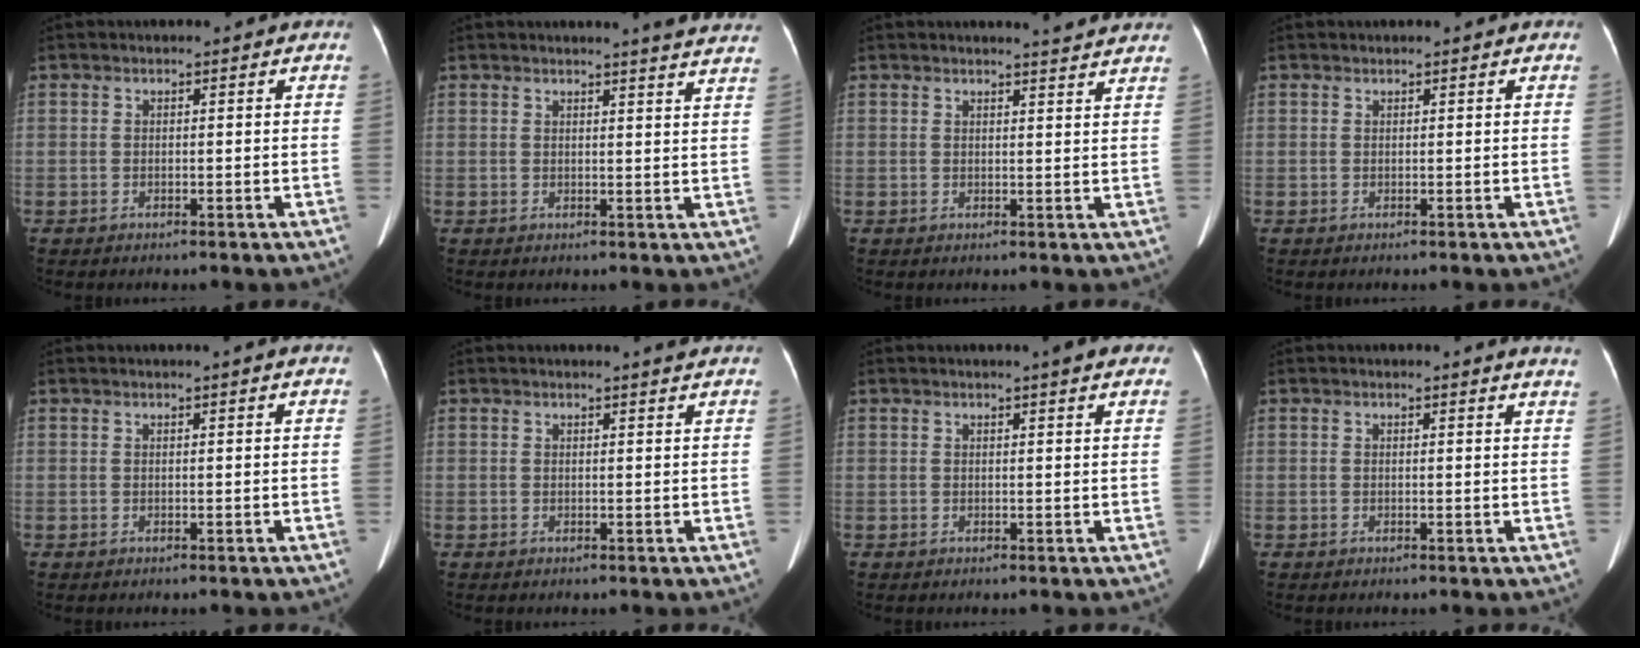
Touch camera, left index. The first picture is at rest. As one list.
[{"total": 9.0, "force": [8.4, -0.5, 3.2], "torque": [-0.036, -0.023, 0.071]}, {"total": 4.3, "force": [4.1, -0.4, 1.2], "torque": [-0.020, -0.004, 0.037]}, {"total": 0.0}, {"total": 1.1, "force": [0.8, -0.4, 0.7], "torque": [-0.015, 0.000, 0.020]}, {"total": 2.5, "force": [2.3, -0.5, 0.9], "torque": [-0.016, -0.003, 0.026]}, {"total": 4.2, "force": [3.3, 0.1, 2.6], "torque": [-0.034, 0.010, 0.034]}, {"total": 3.0, "force": [2.8, -0.5, 1.1], "torque": [-0.016, -0.011, 0.013]}]